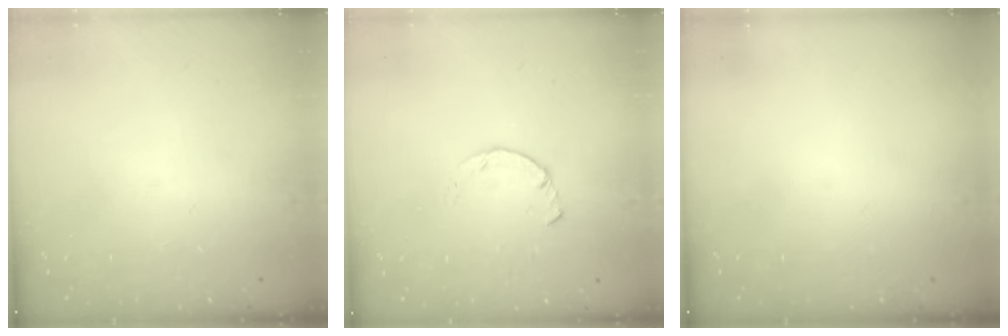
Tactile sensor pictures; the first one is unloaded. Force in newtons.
{"total": 2.3, "press": 2.3, "slide": 0.1}
{"total": 0.0}